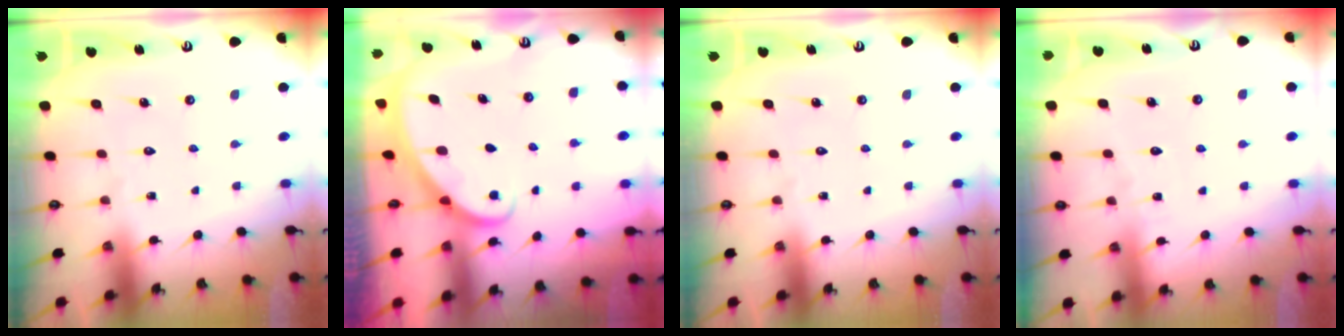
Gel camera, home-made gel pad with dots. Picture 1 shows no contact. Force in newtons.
{"total": 1.9, "press": 1.9, "slide": 0.1}
{"total": 0.0}
{"total": 2.2, "press": 2.1, "slide": 0.3}